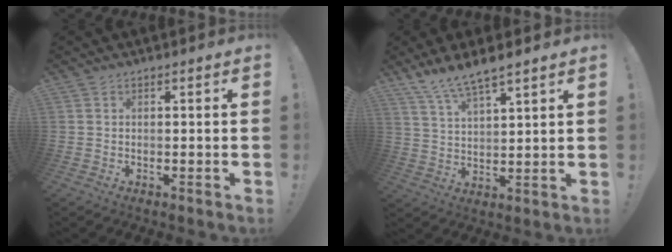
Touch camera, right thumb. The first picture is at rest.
{"total": 7.9, "force": [7.0, 1.2, 3.5], "torque": [-0.075, -0.039, 0.130]}